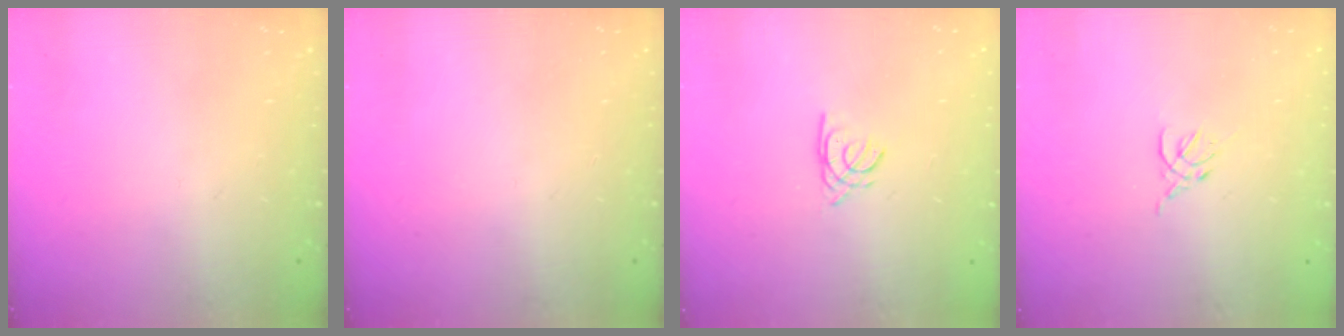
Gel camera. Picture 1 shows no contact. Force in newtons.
{"total": 0.0}
{"total": 1.5, "press": 1.5, "slide": 0.1}
{"total": 2.3, "press": 2.2, "slide": 0.5}